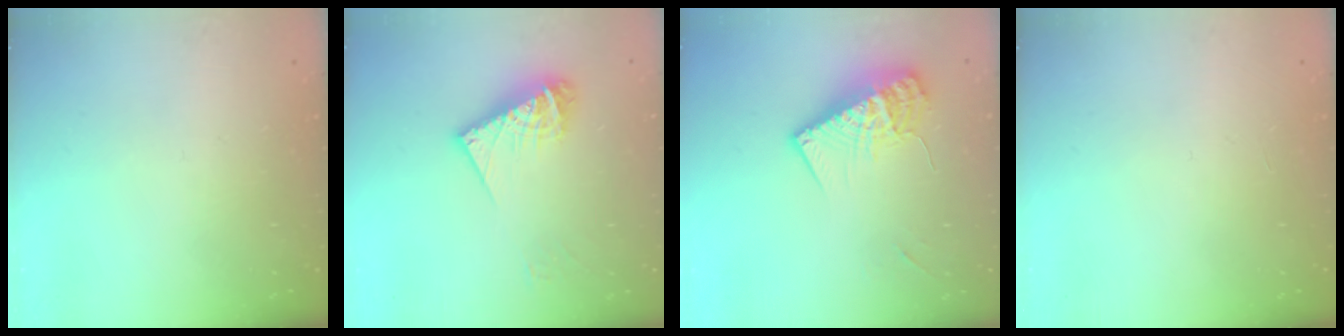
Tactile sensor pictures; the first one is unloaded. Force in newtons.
{"total": 11.3, "press": 11.2, "slide": 1.4}
{"total": 13.9, "press": 13.8, "slide": 1.4}
{"total": 0.0}